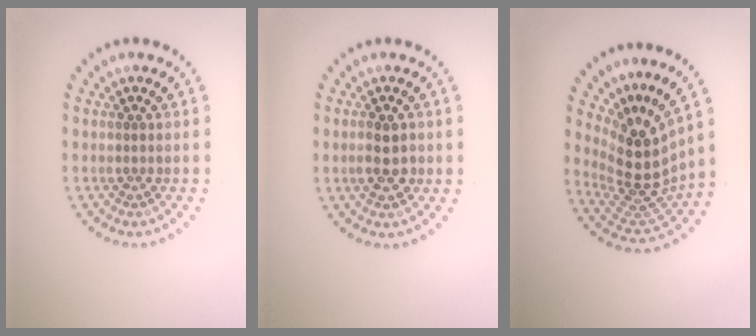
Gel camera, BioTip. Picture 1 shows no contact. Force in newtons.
{"total": 2.4, "press": 2.4, "slide": 0.3}
{"total": 5.0, "press": 3.5, "slide": 3.5}